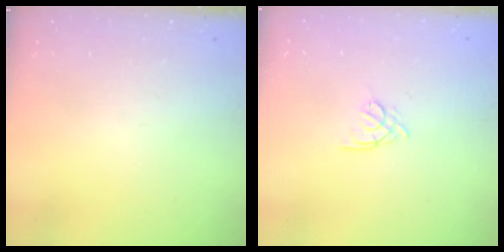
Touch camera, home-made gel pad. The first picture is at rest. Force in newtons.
{"total": 2.2, "press": 2.2, "slide": 0.5}